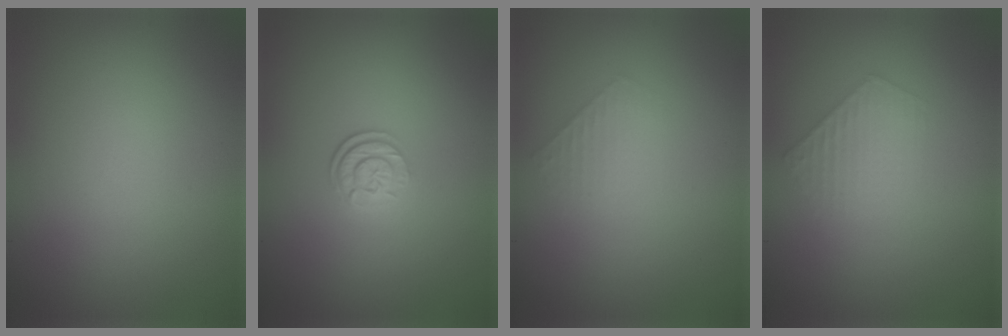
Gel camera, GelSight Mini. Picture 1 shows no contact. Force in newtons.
{"total": 2.6, "press": 1.9, "slide": 1.8}
{"total": 1.3, "press": 1.3, "slide": 0.2}
{"total": 1.9, "press": 1.9, "slide": 0.3}